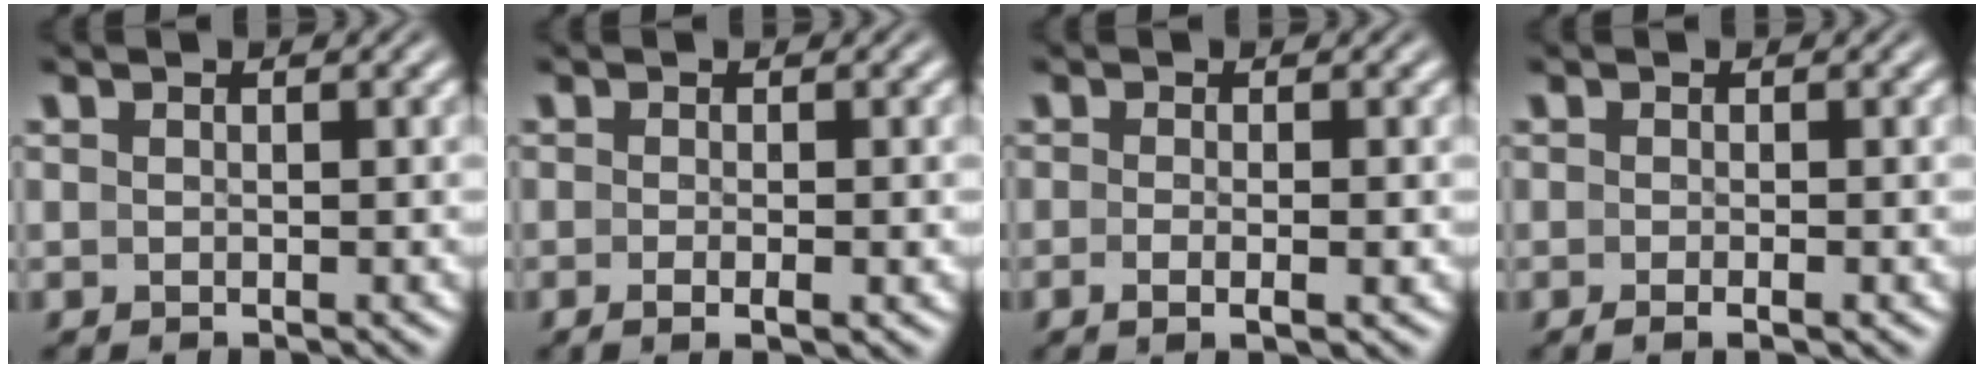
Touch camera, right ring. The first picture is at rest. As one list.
[{"total": 1.5, "force": [-0.9, -0.1, 1.3], "torque": [-0.025, -0.003, -0.013]}, {"total": 2.1, "force": [-1.1, -0.1, 1.7], "torque": [-0.041, -0.006, -0.016]}, {"total": 1.2, "force": [-0.8, -0.1, 0.8], "torque": [-0.016, -0.001, -0.013]}]